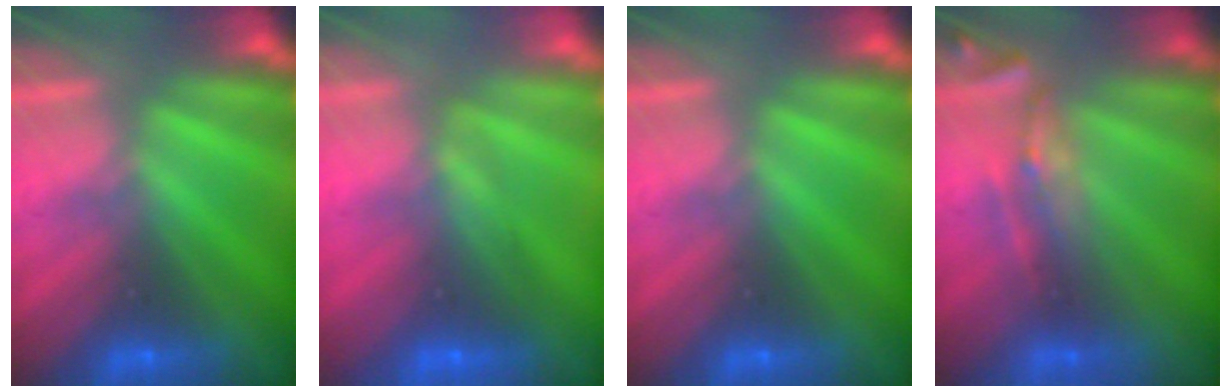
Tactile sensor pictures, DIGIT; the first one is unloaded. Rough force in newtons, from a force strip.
{"total": 1.6}
{"total": 0.0}
{"total": 2.5}